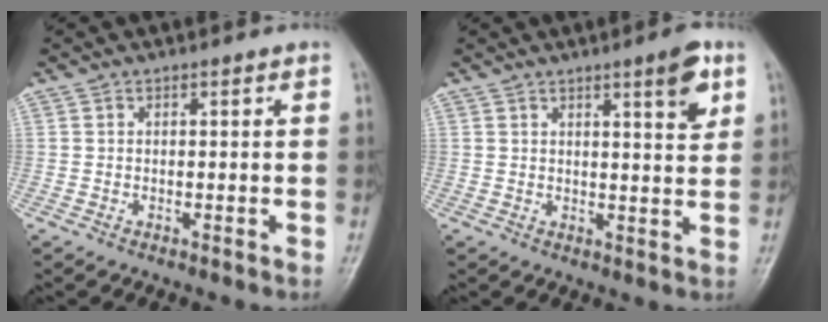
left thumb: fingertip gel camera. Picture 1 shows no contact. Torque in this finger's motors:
{"motor_torque": [0.01, -0.05, 0.03, -0.27, 0.06]}